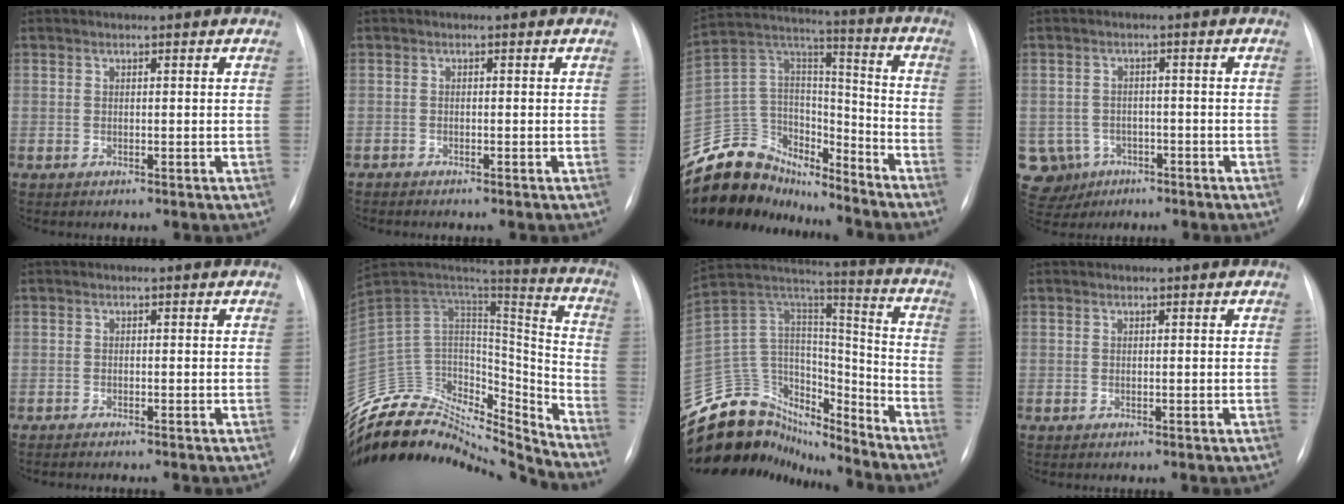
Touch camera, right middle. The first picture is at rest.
{"total": 1.7, "force": [-1.5, -0.6, -0.4], "torque": [0.006, -0.012, -0.030]}
{"total": 18.0, "force": [-15.6, 8.3, 3.3], "torque": [-0.077, 0.080, -0.265]}
{"total": 7.2, "force": [-3.2, 6.4, 0.8], "torque": [-0.031, 0.006, -0.037]}
{"total": 2.5, "force": [-2.2, 0.0, 1.2], "torque": [-0.021, -0.007, -0.026]}
{"total": 27.4, "force": [-26.1, 6.0, 5.7], "torque": [-0.125, 0.050, -0.409]}
{"total": 24.3, "force": [-21.6, 8.7, 6.8], "torque": [-0.174, 0.046, -0.355]}
{"total": 0.0}